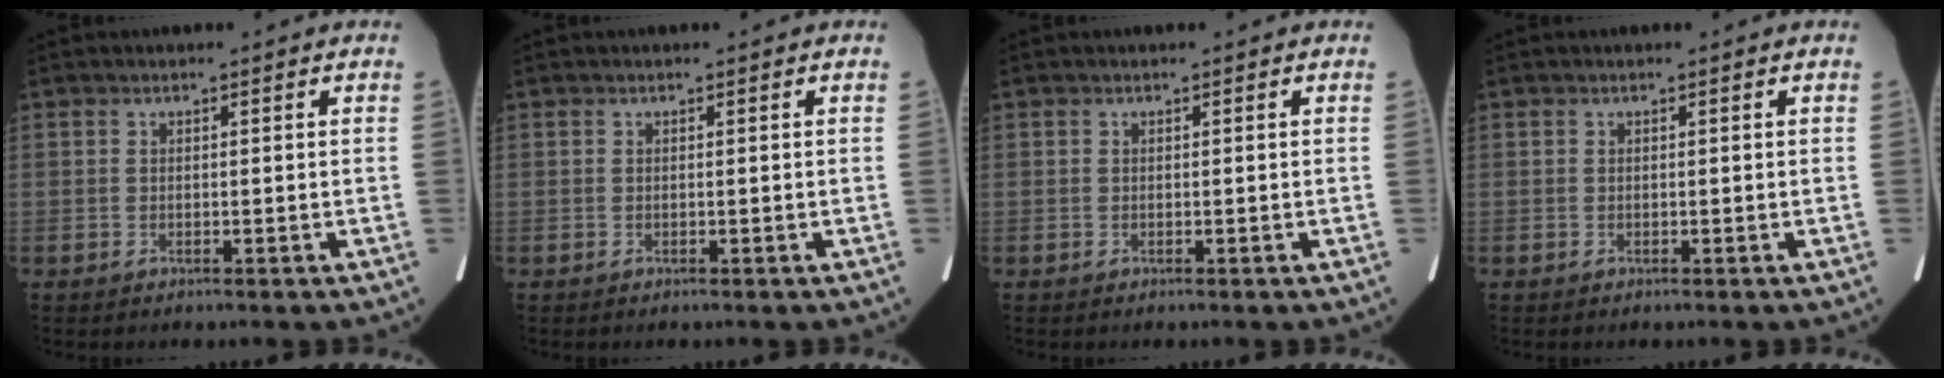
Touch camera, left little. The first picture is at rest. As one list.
[{"total": 0.0}, {"total": 0.0}, {"total": 0.0}]